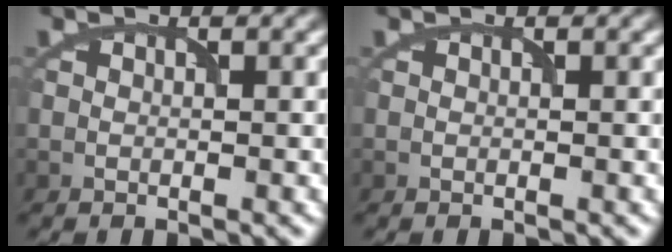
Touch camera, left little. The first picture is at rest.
{"total": 0.0}